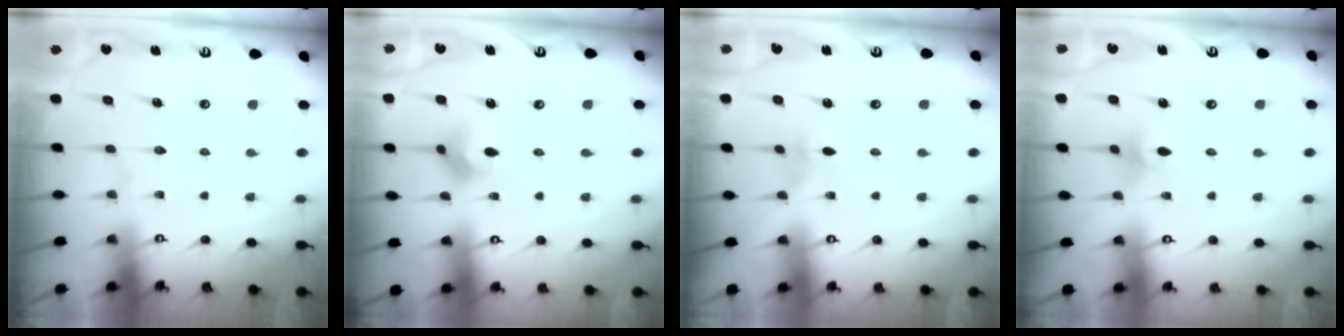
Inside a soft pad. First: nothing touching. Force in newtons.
{"total": 5.2, "press": 5.0, "slide": 1.4}
{"total": 1.8, "press": 1.8, "slide": 0.3}
{"total": 3.3, "press": 3.2, "slide": 0.6}